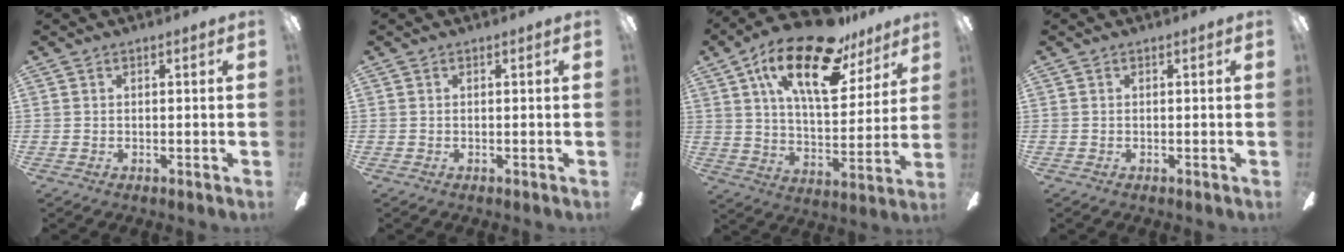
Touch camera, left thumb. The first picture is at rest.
{"total": 0.0}
{"total": 22.9, "force": [13.1, 9.7, 16.1], "torque": [-0.262, -0.059, 0.220]}
{"total": 0.0}